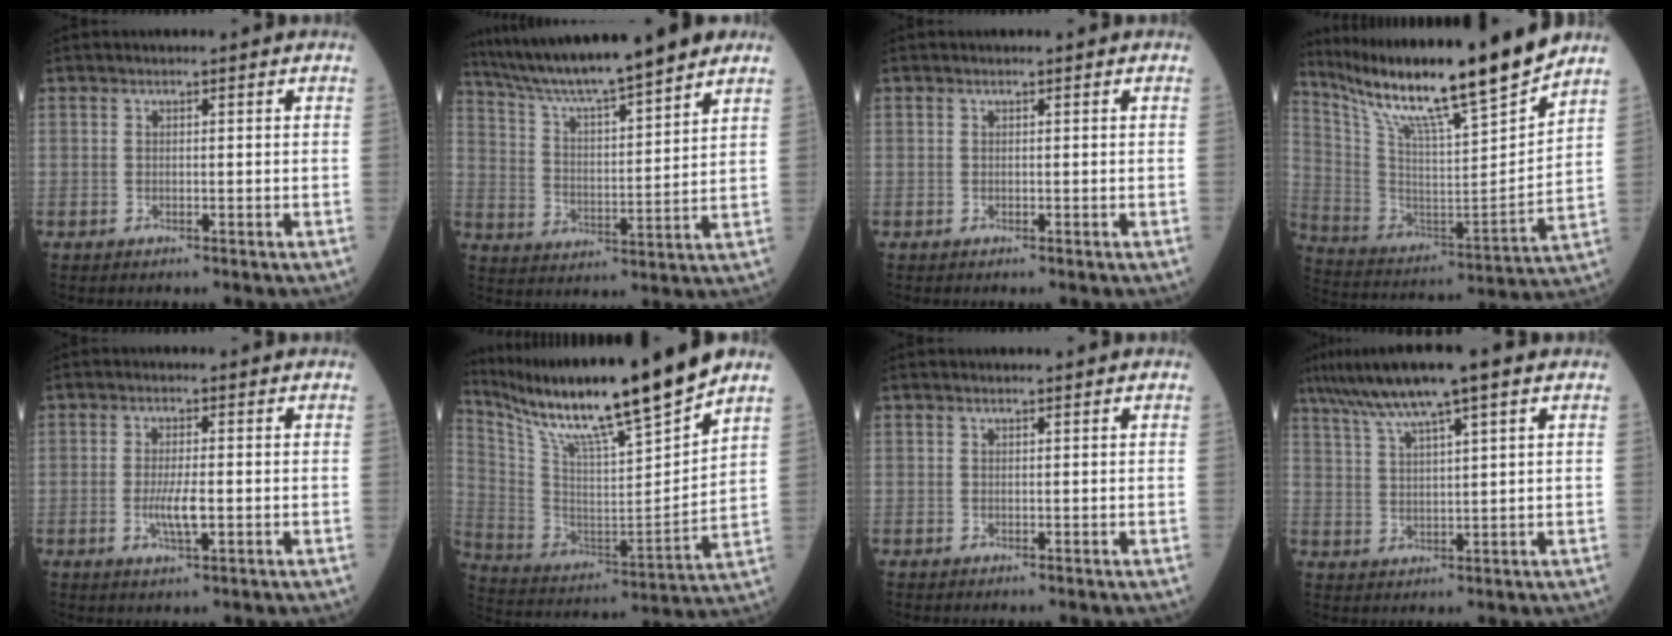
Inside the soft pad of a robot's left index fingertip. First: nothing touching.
{"total": 17.4, "force": [14.8, 0.1, 9.2], "torque": [-0.155, 0.012, 0.243]}
{"total": 0.0}
{"total": 22.0, "force": [18.1, 0.0, 12.6], "torque": [-0.228, -0.016, 0.310]}
{"total": 3.9, "force": [-0.8, 0.7, 3.8], "torque": [-0.080, -0.006, -0.013]}
{"total": 21.0, "force": [17.4, -0.2, 11.8], "torque": [-0.220, -0.011, 0.305]}
{"total": 0.0}
{"total": 10.1, "force": [6.8, 0.3, 7.5], "torque": [-0.135, 0.028, 0.117]}